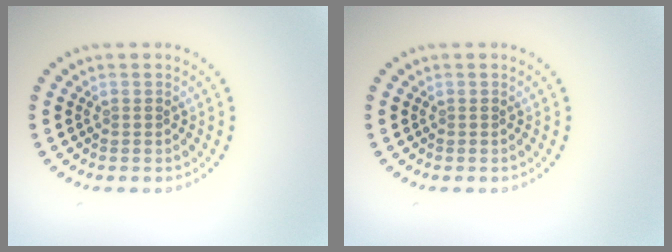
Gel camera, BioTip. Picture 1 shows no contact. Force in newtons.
{"total": 0.0}